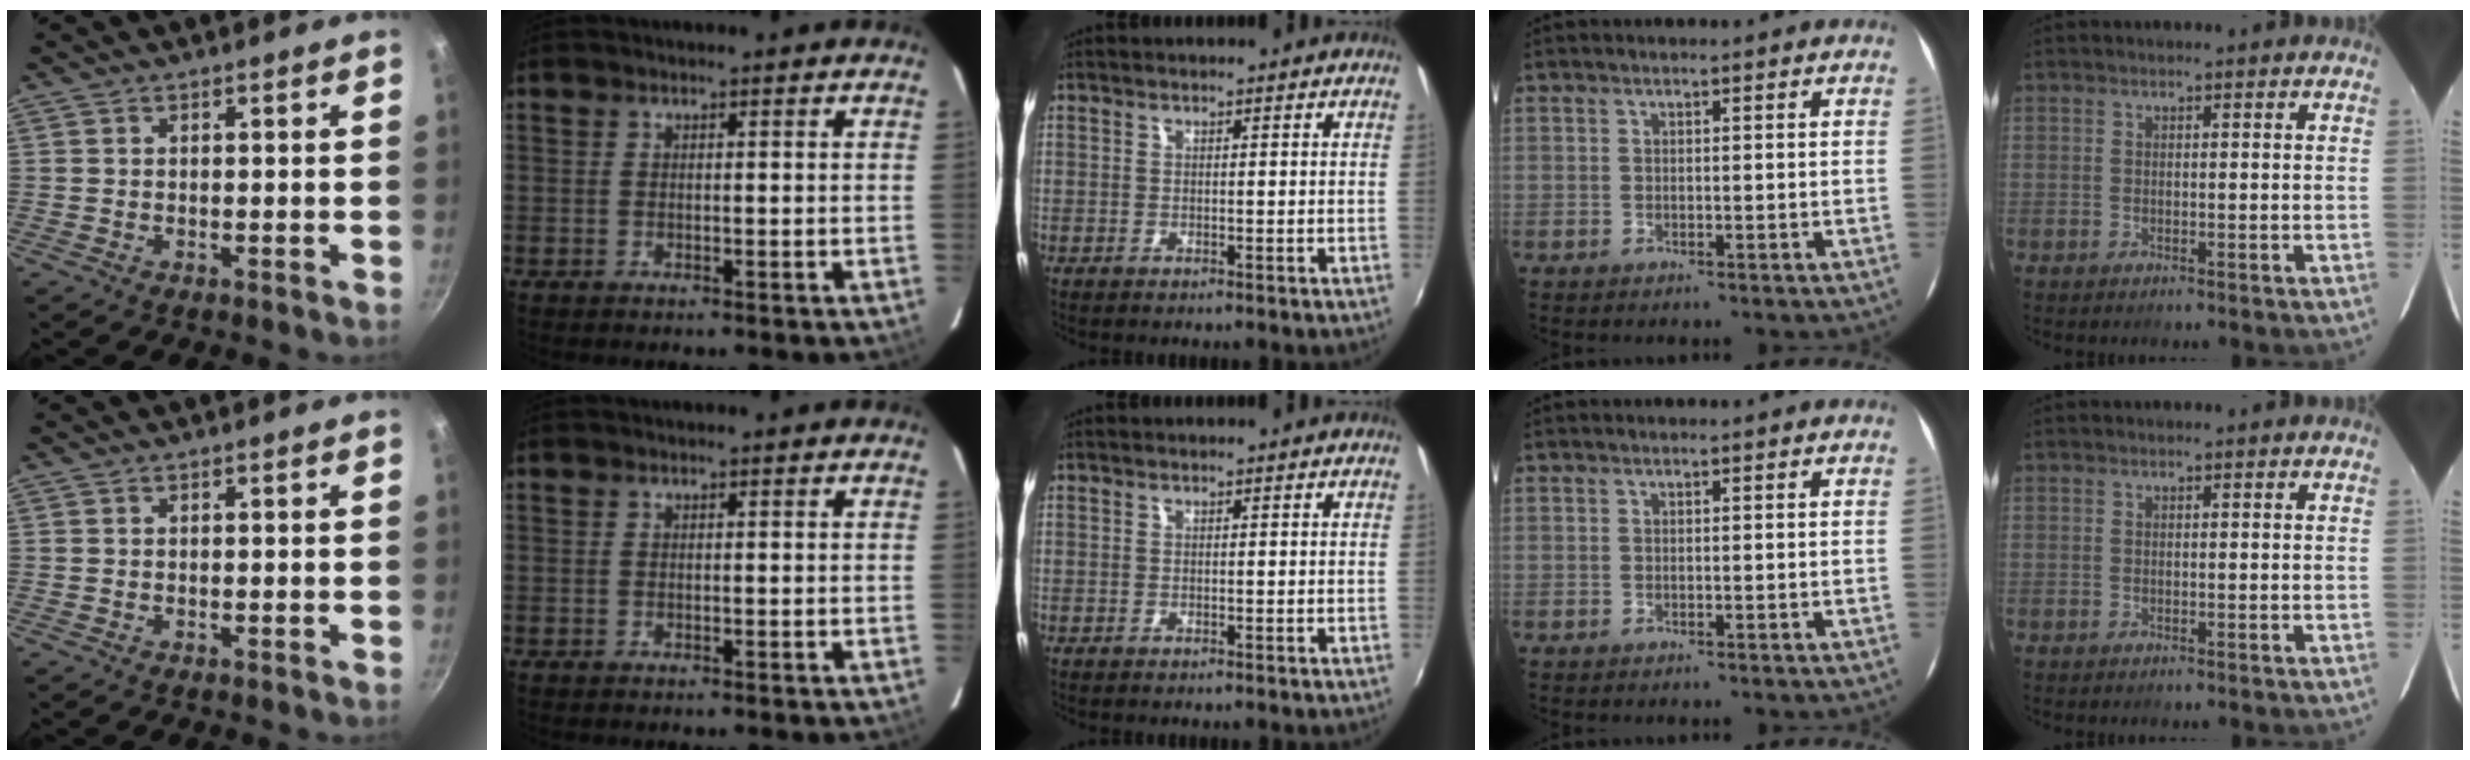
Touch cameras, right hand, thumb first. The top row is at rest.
{}